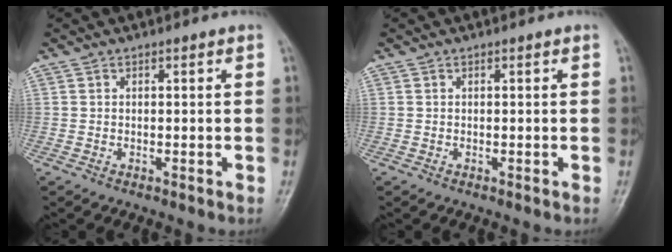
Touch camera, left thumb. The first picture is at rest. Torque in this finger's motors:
{"motor_torque": [-0.07, 0.07, -0.06, -0.01, 0.00]}